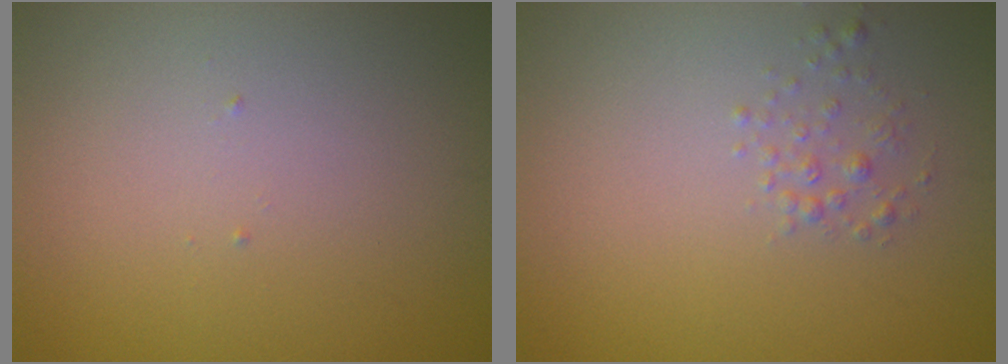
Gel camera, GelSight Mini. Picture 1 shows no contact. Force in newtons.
{"total": 1.1, "press": 1.1, "slide": 0.1}